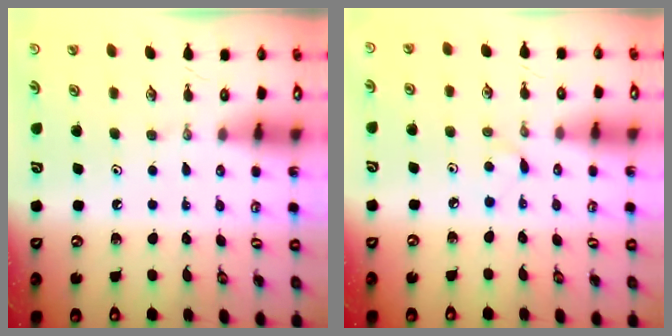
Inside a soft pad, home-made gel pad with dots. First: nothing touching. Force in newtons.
{"total": 3.9, "press": 3.8, "slide": 0.5}